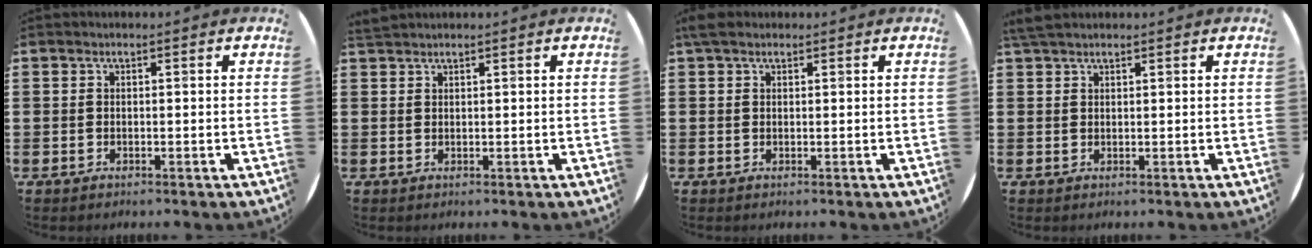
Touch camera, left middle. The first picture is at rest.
{"total": 1.0, "force": [1.0, 0.0, -0.2], "torque": [0.003, 0.001, 0.019]}
{"total": 1.5, "force": [1.2, 0.7, 0.6], "torque": [-0.006, 0.003, 0.019]}
{"total": 1.7, "force": [1.5, 0.3, 0.6], "torque": [-0.013, 0.006, 0.028]}